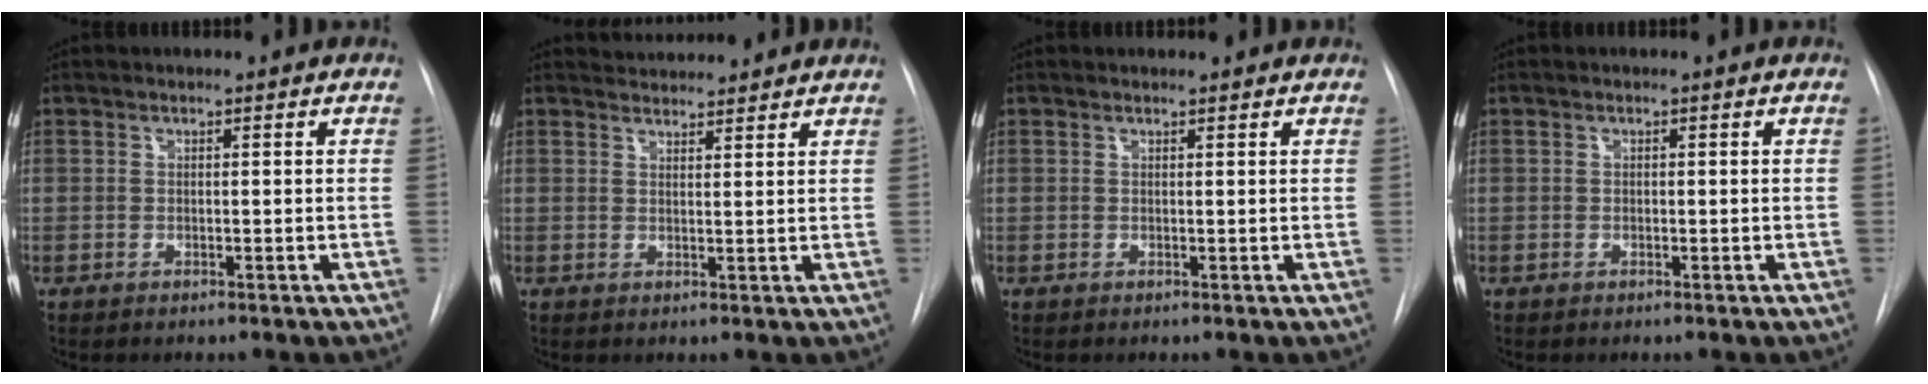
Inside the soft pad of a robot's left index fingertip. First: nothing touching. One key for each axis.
{"total": 4.6, "fx": 4.6, "fy": 0.5, "fz": 0.5, "tx": -0.012, "ty": 0.019, "tz": 0.060}
{"total": 2.3, "fx": 2.2, "fy": 0.5, "fz": 0.5, "tx": -0.011, "ty": 0.008, "tz": 0.019}
{"total": 0.5, "fx": -0.5, "fy": 0.0, "fz": 0.1, "tx": 0.001, "ty": -0.006, "tz": -0.009}